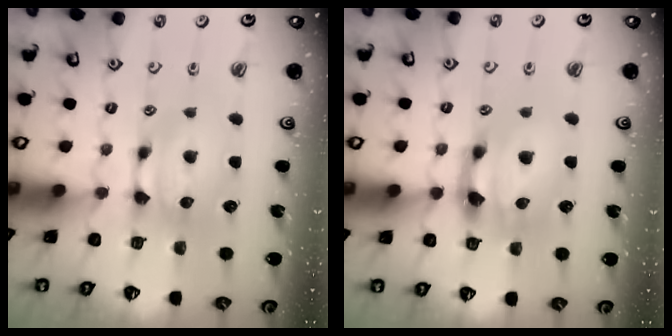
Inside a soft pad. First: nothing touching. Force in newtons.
{"total": 2.8, "press": 2.4, "slide": 1.5}